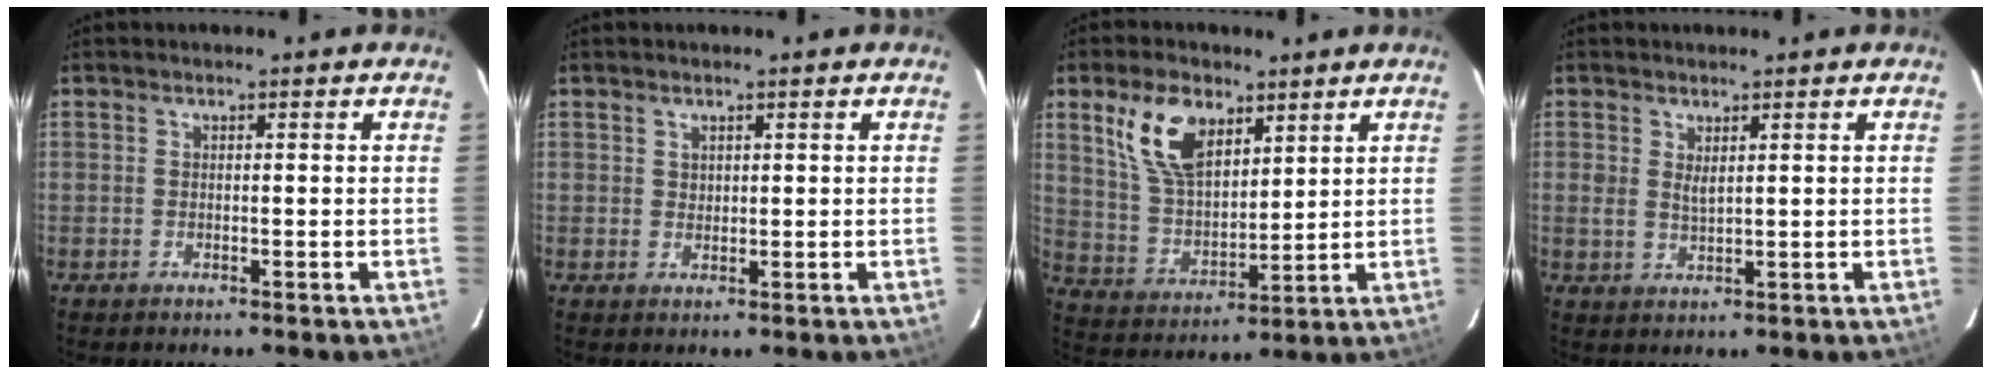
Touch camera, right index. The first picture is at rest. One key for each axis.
{"total": 1.2, "fx": 0.8, "fy": 0.9, "fz": 0.2, "tx": 0.001, "ty": 0.004, "tz": 0.014}
{"total": 12.7, "fx": 6.7, "fy": 6.9, "fz": 8.2, "tx": -0.159, "ty": 0.017, "tz": 0.141}
{"total": 2.0, "fx": 1.0, "fy": 0.8, "fz": 1.5, "tx": -0.027, "ty": -0.002, "tz": 0.018}